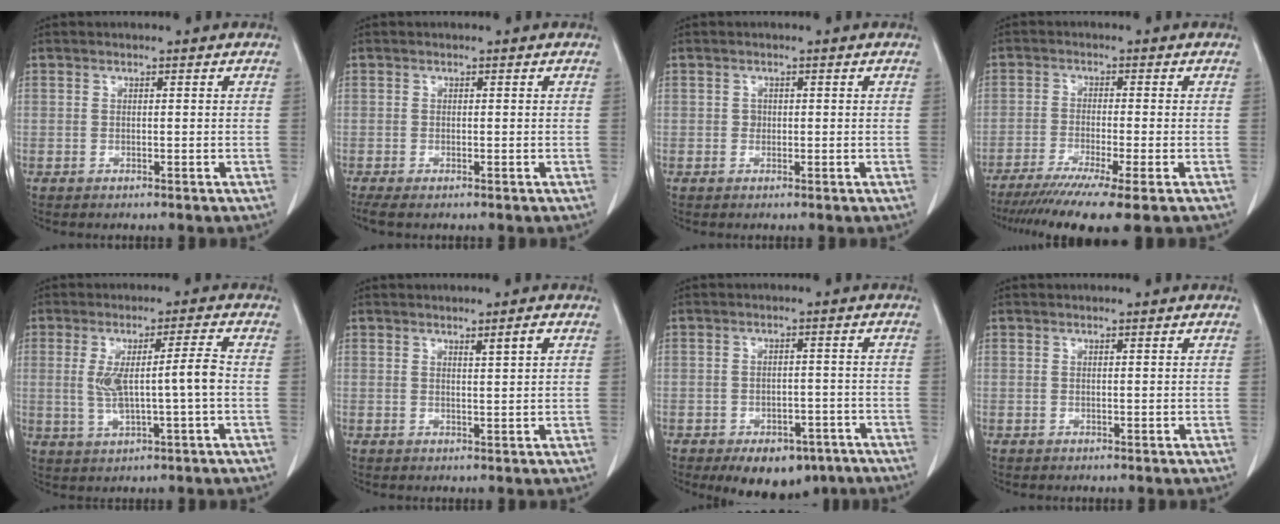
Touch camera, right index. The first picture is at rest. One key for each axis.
{"total": 2.9, "fx": -2.2, "fy": 0.6, "fz": 1.8, "tx": -0.031, "ty": -0.010, "tz": -0.035}
{"total": 0.8, "fx": 0.0, "fy": 0.8, "fz": 0.3, "tx": 0.000, "ty": 0.003, "tz": 0.000}
{"total": 11.7, "fx": -8.8, "fy": -0.8, "fz": 7.7, "tx": -0.117, "ty": -0.034, "tz": -0.138}
{"total": 7.2, "fx": -0.2, "fy": 0.2, "fz": 7.2, "tx": -0.138, "ty": 0.007, "tz": 0.004}
{"total": 1.8, "fx": 1.0, "fy": -0.2, "fz": 1.5, "tx": -0.026, "ty": -0.004, "tz": 0.018}
{"total": 9.1, "fx": -6.3, "fy": 4.9, "fz": 4.3, "tx": -0.043, "ty": 0.007, "tz": -0.084}
{"total": 0.0}